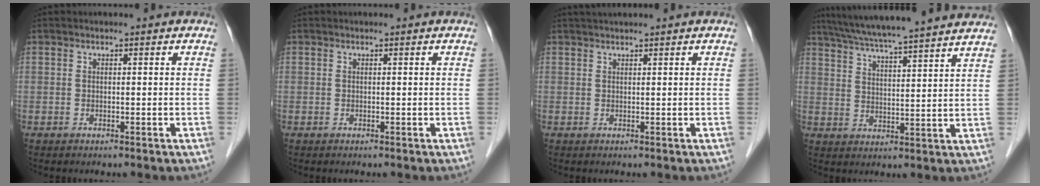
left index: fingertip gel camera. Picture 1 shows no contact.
{"total": 0.0}
{"total": 2.5, "force": [2.2, -0.4, 1.1], "torque": [-0.011, 0.024, 0.043]}
{"total": 21.6, "force": [19.0, 0.0, 10.2], "torque": [-0.172, 0.017, 0.263]}